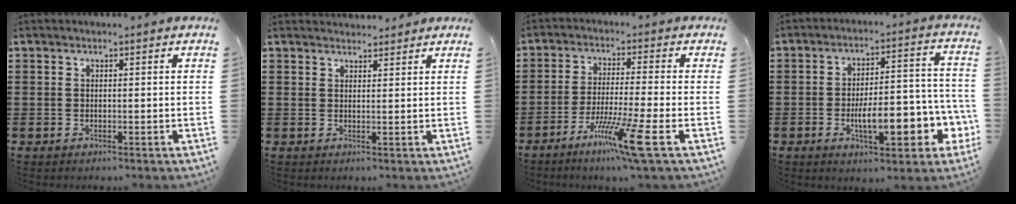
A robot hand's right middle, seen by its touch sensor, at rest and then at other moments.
{"total": 1.8, "force": [1.8, 0.3, 0.0], "torque": [-0.003, 0.004, 0.035]}
{"total": 9.4, "force": [-5.3, -0.6, 7.8], "torque": [-0.142, -0.017, -0.098]}
{"total": 9.7, "force": [-3.6, 3.6, 8.3], "torque": [-0.110, -0.004, -0.059]}